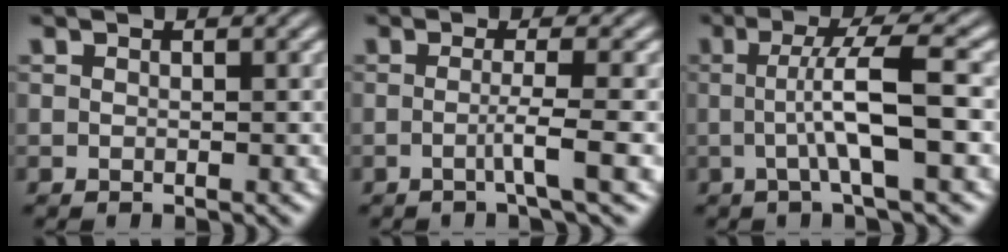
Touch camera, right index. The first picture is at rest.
{"total": 2.8, "force": [-1.0, -1.1, 2.3], "torque": [-0.040, -0.006, -0.016]}
{"total": 4.4, "force": [0.1, -0.6, 4.4], "torque": [-0.071, -0.001, 0.004]}